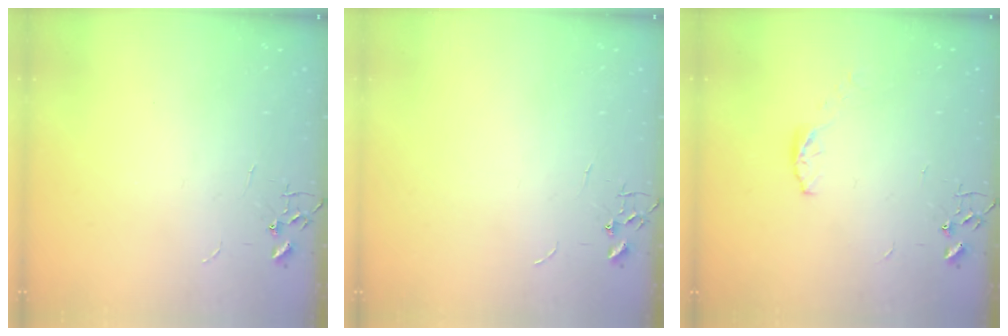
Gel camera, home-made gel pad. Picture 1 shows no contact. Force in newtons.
{"total": 0.0}
{"total": 4.2, "press": 4.2, "slide": 0.5}